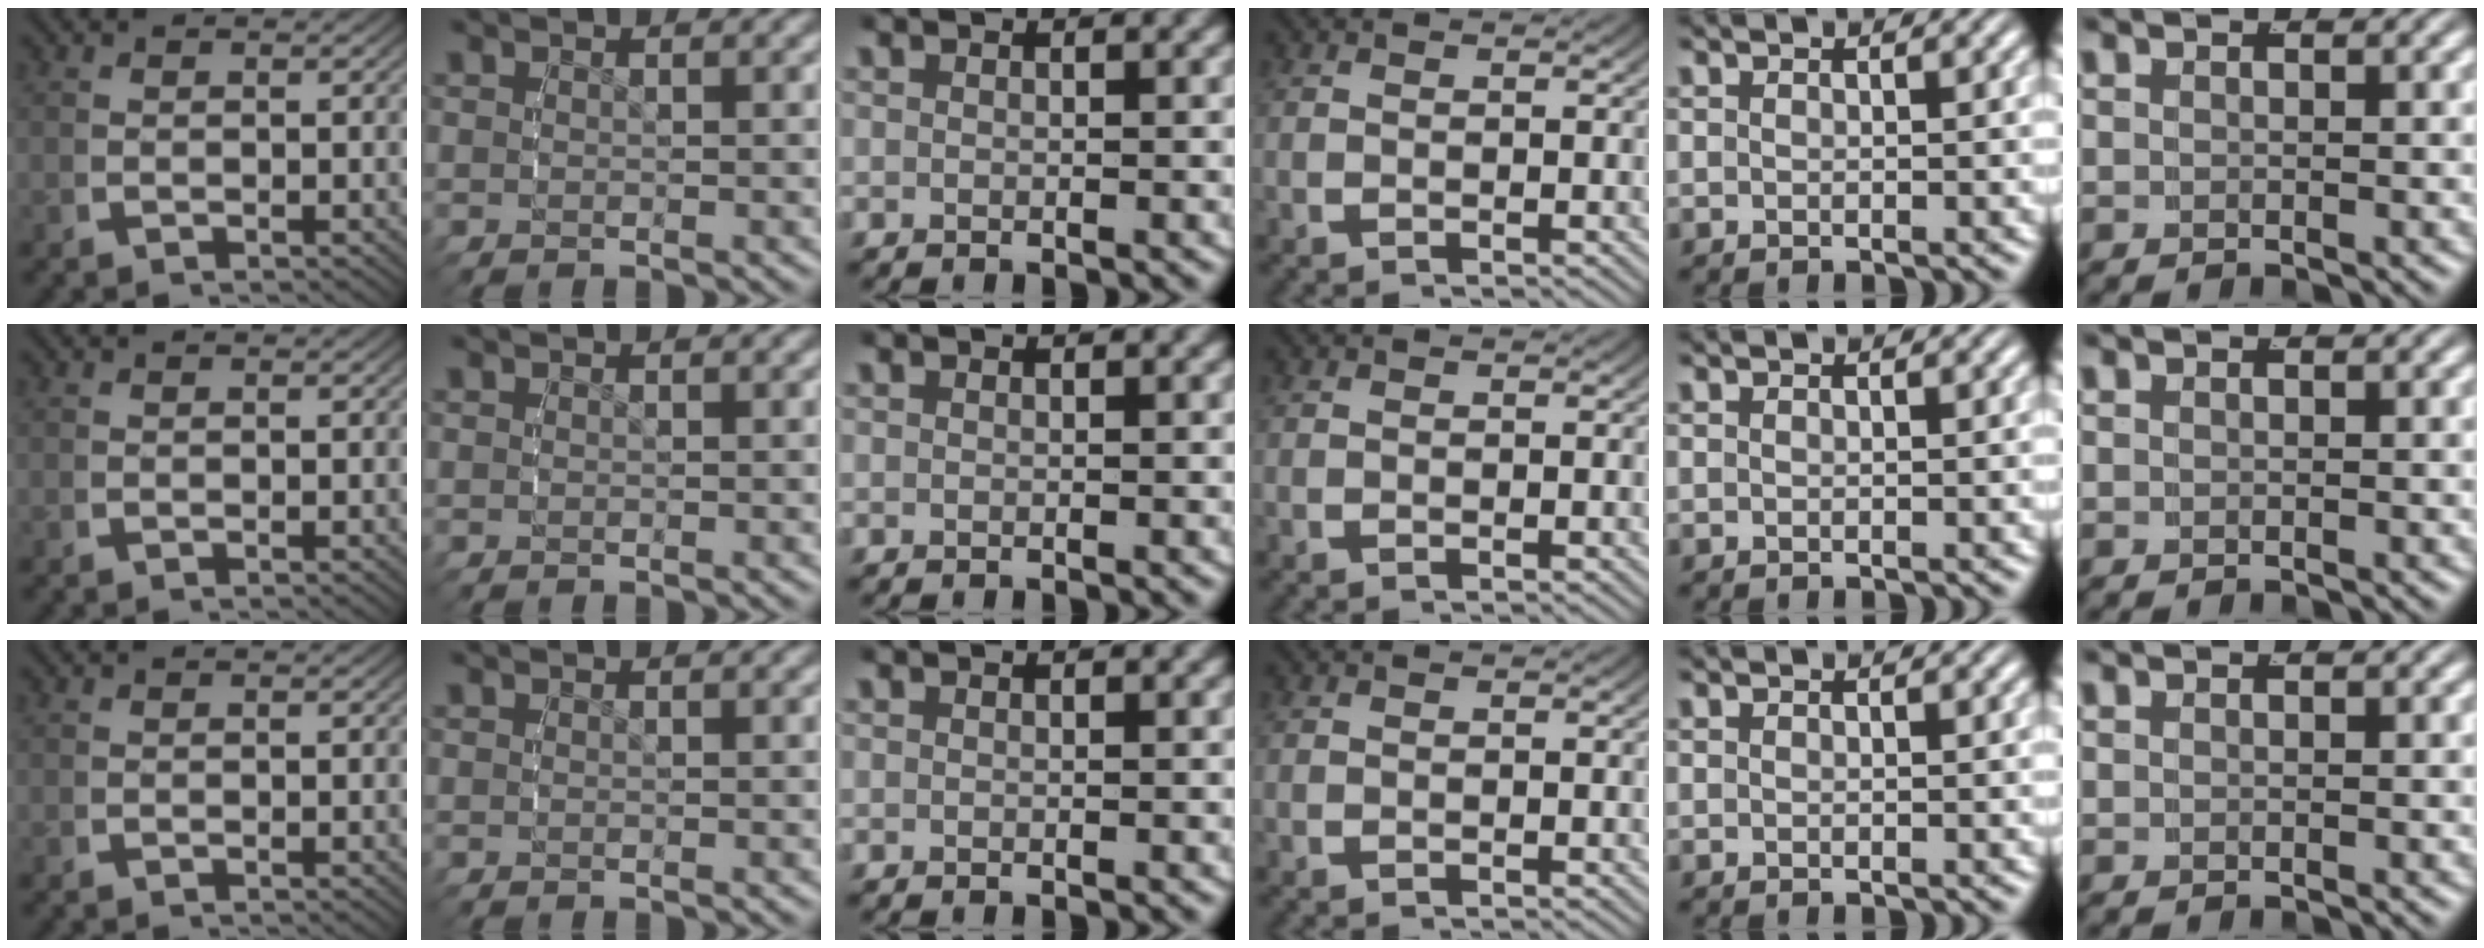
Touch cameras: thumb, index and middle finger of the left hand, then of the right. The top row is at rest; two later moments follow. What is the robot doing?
{"motion": "reach", "object": "air blower"}